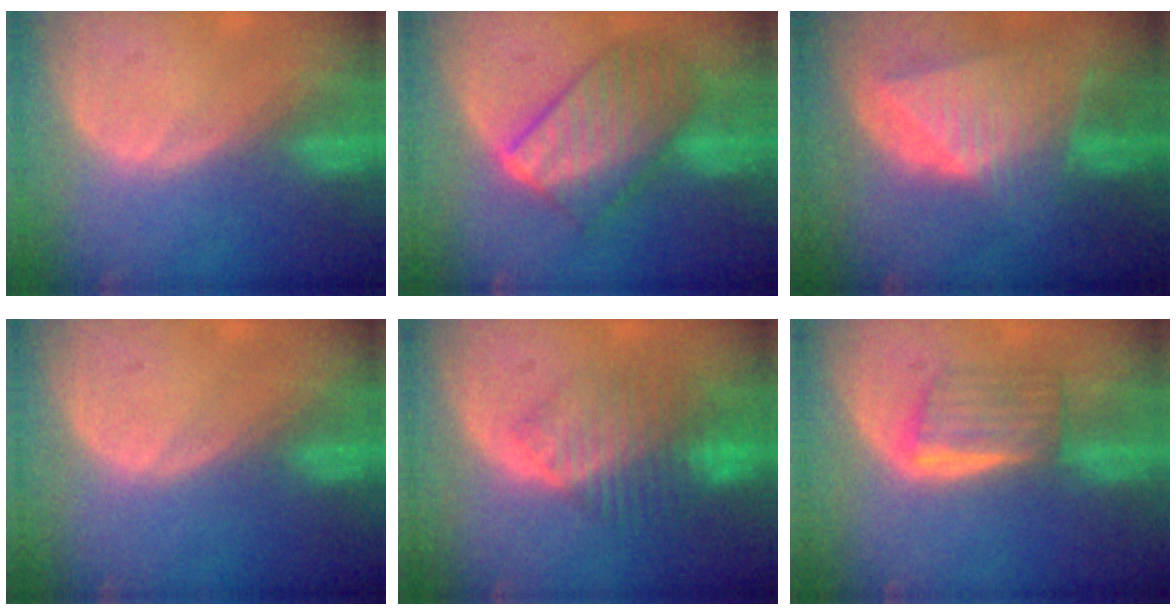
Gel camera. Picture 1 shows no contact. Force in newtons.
{"total": 10.1, "press": 10.1, "slide": 0.7}
{"total": 9.1, "press": 8.0, "slide": 4.4}
{"total": 0.0}
{"total": 8.2, "press": 7.3, "slide": 3.8}
{"total": 5.8, "press": 5.2, "slide": 2.6}